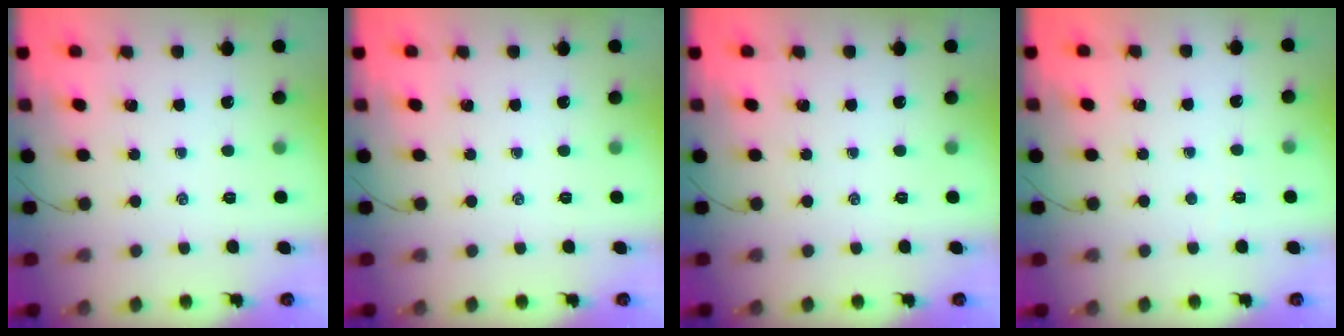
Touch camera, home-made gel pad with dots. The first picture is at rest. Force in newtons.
{"total": 0.0}
{"total": 0.0}
{"total": 1.8, "press": 1.7, "slide": 0.5}